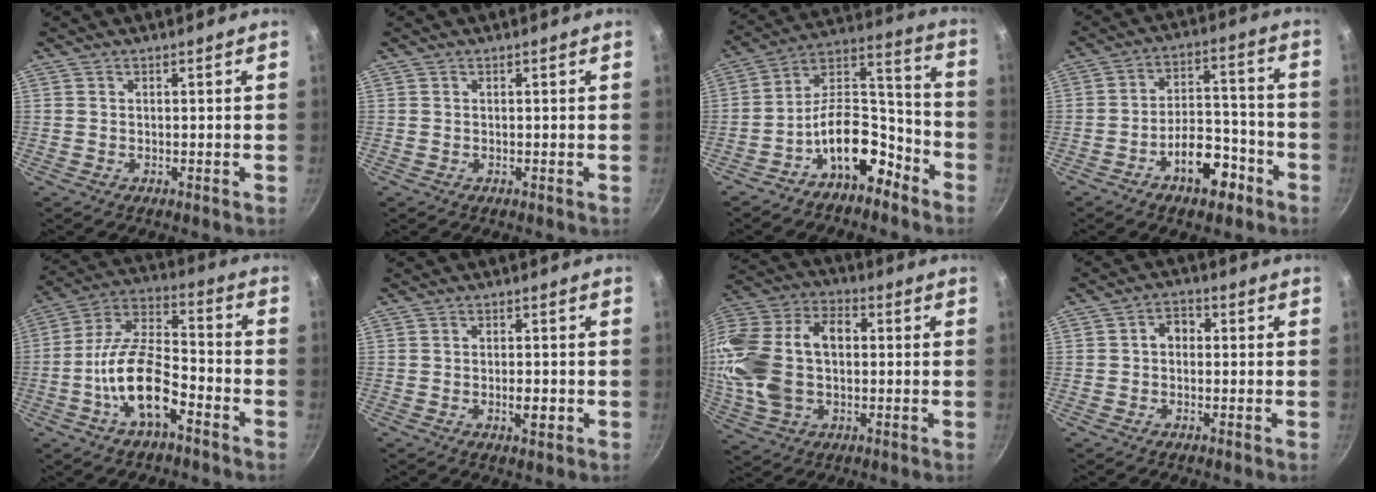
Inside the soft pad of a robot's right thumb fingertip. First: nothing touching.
{"total": 0.0}
{"total": 14.5, "force": [-8.2, 7.8, 9.1], "torque": [-0.106, 0.105, -0.141]}
{"total": 11.2, "force": [-6.1, 5.8, 7.4], "torque": [-0.082, 0.062, -0.091]}
{"total": 14.7, "force": [-6.2, 6.5, 11.6], "torque": [-0.197, 0.049, -0.125]}
{"total": 3.1, "force": [-0.7, 1.4, 2.7], "torque": [-0.040, 0.003, -0.012]}
{"total": 21.1, "force": [0.5, 14.0, 15.8], "torque": [-0.306, 0.037, 0.005]}
{"total": 3.7, "force": [0.1, 2.9, 2.2], "torque": [-0.013, 0.011, -0.005]}